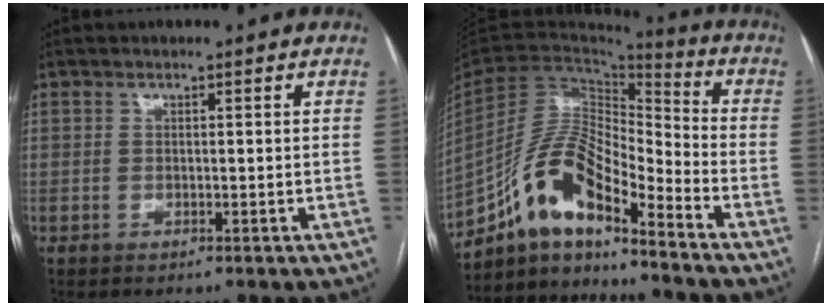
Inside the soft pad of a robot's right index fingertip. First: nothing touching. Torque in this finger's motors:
{"motor_torque": [1.02, -1.12, 0.77, 0.19]}